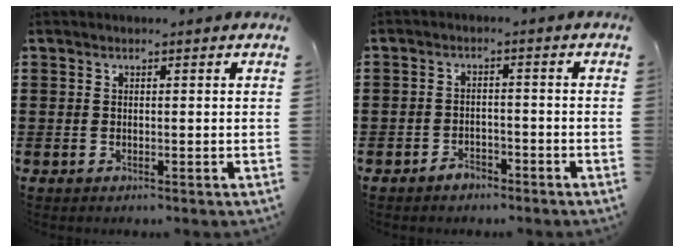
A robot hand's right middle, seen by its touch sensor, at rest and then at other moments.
{"total": 2.4, "force": [-2.2, 1.1, 0.3], "torque": [-0.011, 0.004, -0.046]}